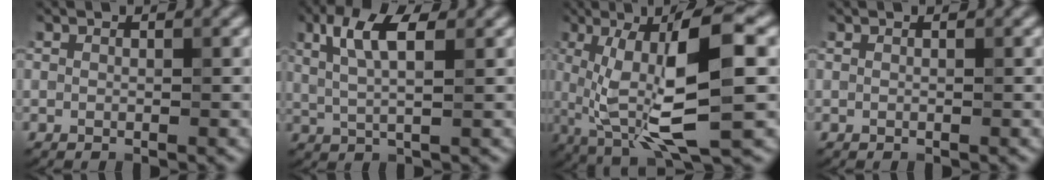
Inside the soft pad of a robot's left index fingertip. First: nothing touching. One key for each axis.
{"total": 4.8, "fx": 1.7, "fy": 1.5, "fz": 4.3, "tx": -0.085, "ty": 0.003, "tz": 0.029}
{"total": 10.7, "fx": 0.8, "fy": 2.6, "fz": 10.3, "tx": -0.177, "ty": -0.001, "tz": 0.020}
{"total": 0.0}